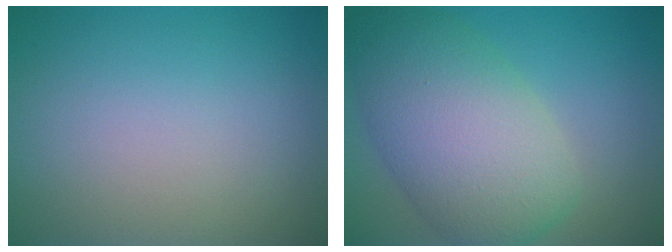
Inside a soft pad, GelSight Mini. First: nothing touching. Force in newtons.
{"total": 9.2, "press": 9.2, "slide": 0.2}